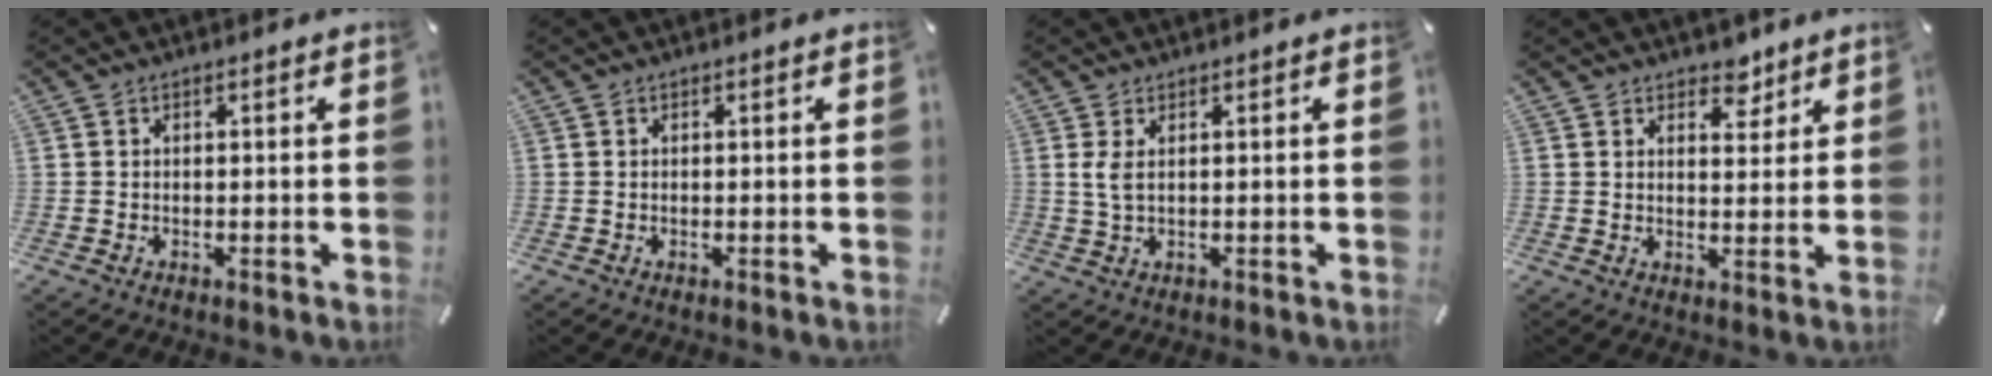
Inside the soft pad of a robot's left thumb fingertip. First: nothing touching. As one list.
[{"total": 0.0}, {"total": 3.2, "force": [1.0, 1.2, 2.8], "torque": [-0.066, 0.000, 0.014]}, {"total": 5.1, "force": [3.8, 3.1, 1.3], "torque": [0.011, -0.025, 0.062]}]